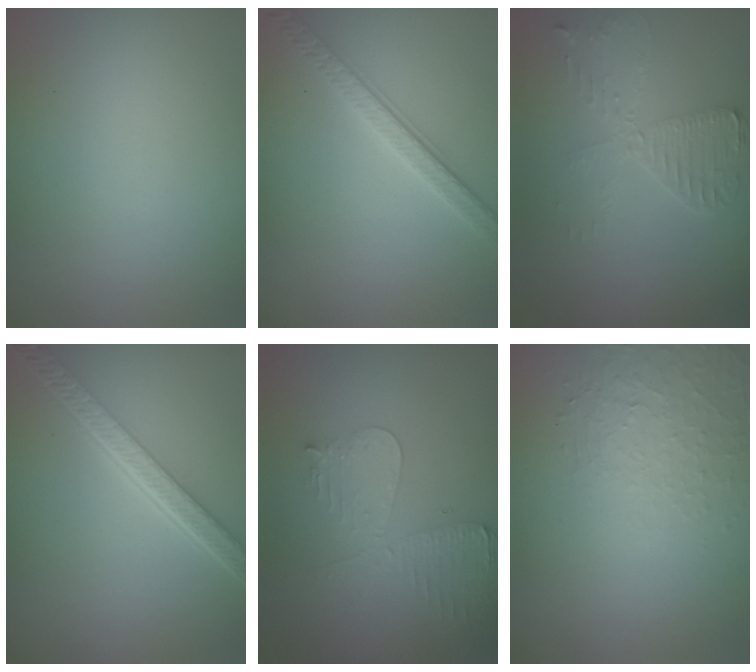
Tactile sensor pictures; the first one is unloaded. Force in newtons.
{"total": 3.1, "press": 2.9, "slide": 1.1}
{"total": 3.7, "press": 3.2, "slide": 1.9}
{"total": 5.4, "press": 4.1, "slide": 3.4}
{"total": 3.9, "press": 3.4, "slide": 1.8}
{"total": 1.5, "press": 0.8, "slide": 1.3}